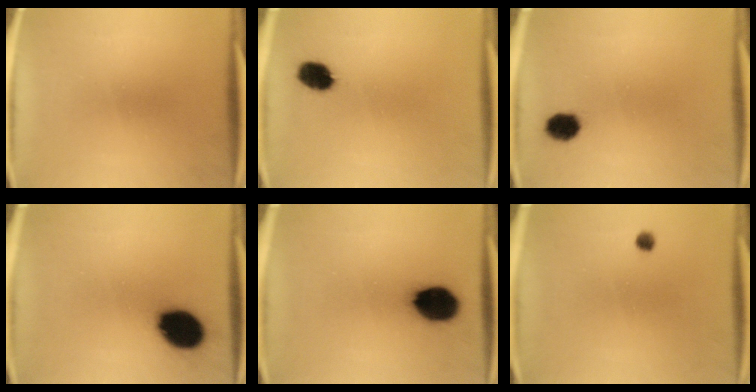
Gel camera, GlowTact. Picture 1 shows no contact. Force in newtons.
{"total": 5.5}
{"total": 5.0}
{"total": 13.6}
{"total": 12.0}
{"total": 1.3}